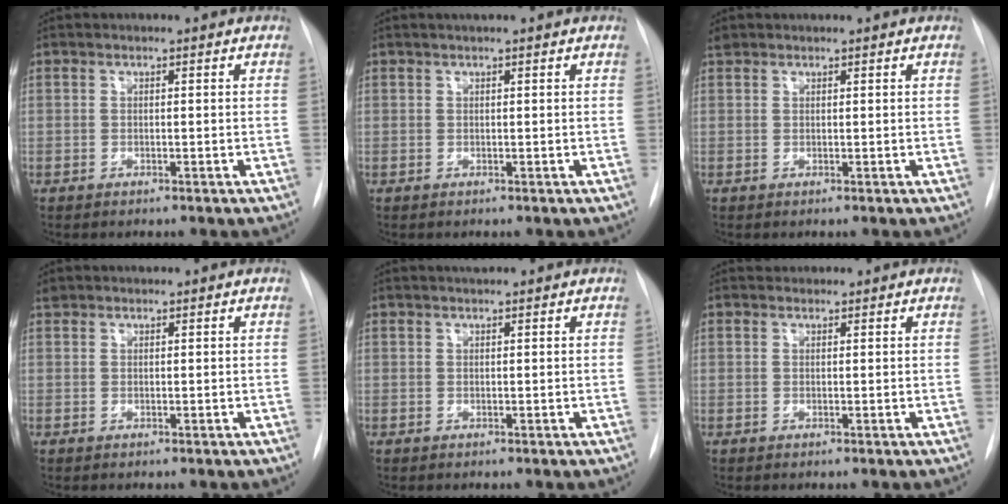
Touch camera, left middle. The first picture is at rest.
{"total": 1.0, "force": [0.8, -0.1, 0.7], "torque": [-0.011, 0.008, 0.014]}
{"total": 0.9, "force": [0.9, 0.3, 0.0], "torque": [-0.008, 0.015, 0.020]}
{"total": 1.1, "force": [1.1, 0.4, -0.1], "torque": [-0.006, 0.015, 0.022]}
{"total": 1.4, "force": [1.3, 0.1, 0.6], "torque": [-0.010, 0.009, 0.023]}
{"total": 1.2, "force": [1.2, 0.5, -0.1], "torque": [-0.001, 0.014, 0.020]}